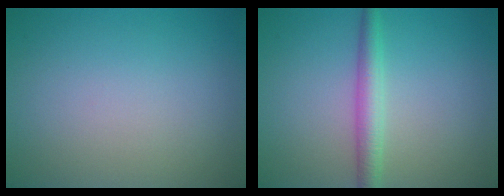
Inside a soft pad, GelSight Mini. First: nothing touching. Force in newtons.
{"total": 2.9, "press": 2.9, "slide": 0.1}